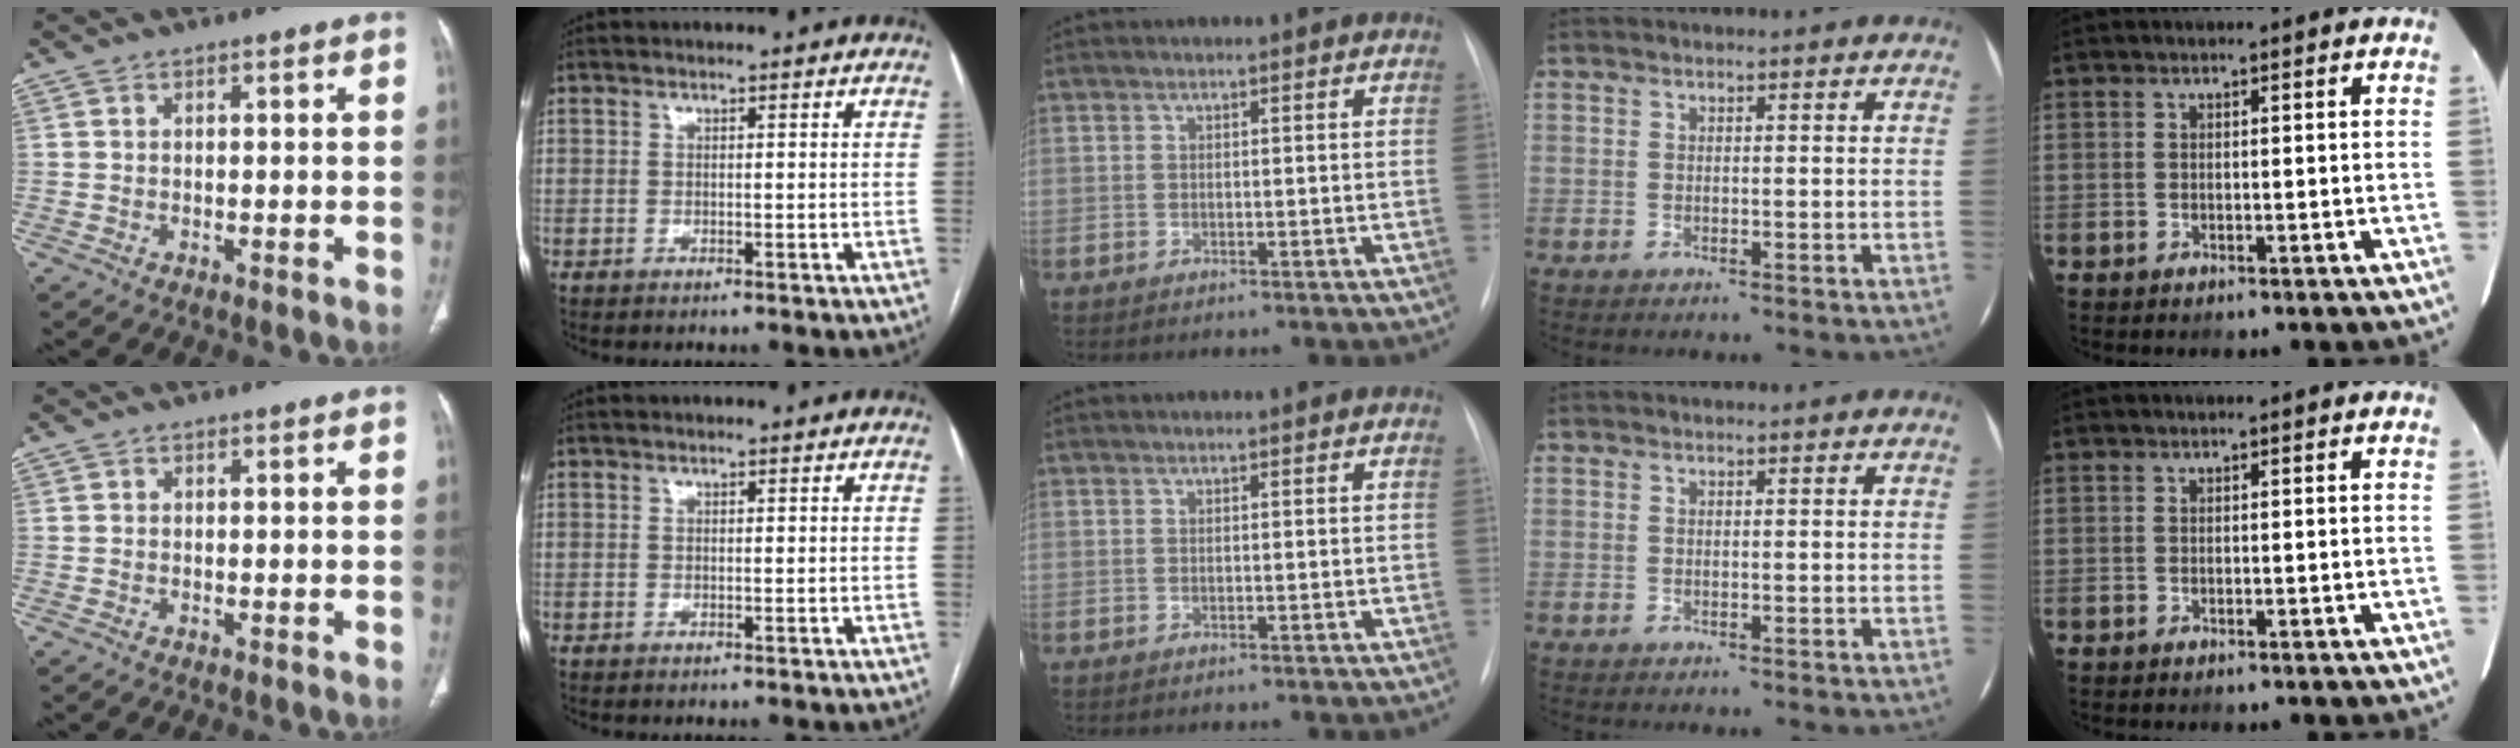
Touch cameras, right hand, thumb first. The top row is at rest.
{}